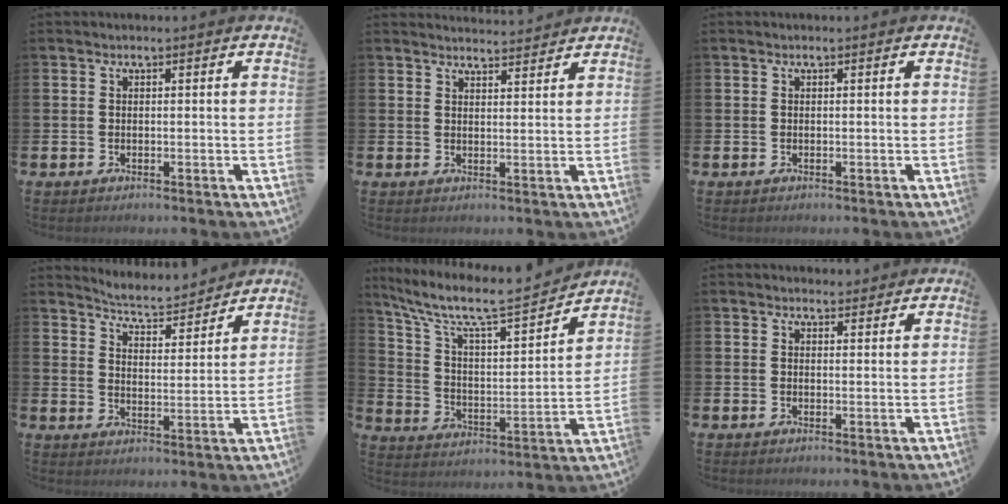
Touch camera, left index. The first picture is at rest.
{"total": 3.1, "force": [3.1, 0.1, -0.1], "torque": [-0.002, -0.019, 0.056]}
{"total": 0.0}
{"total": 5.6, "force": [5.6, 0.4, 0.6], "torque": [-0.030, -0.043, 0.095]}
{"total": 9.2, "force": [8.0, 1.8, 4.1], "torque": [-0.118, -0.055, 0.134]}
{"total": 2.0, "force": [1.9, 0.6, -0.1], "torque": [0.009, -0.007, 0.032]}